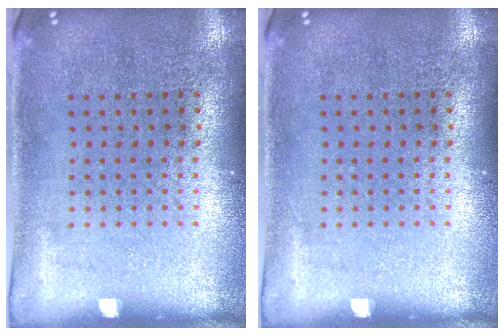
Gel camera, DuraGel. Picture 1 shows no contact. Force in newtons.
{"total": 0.0}